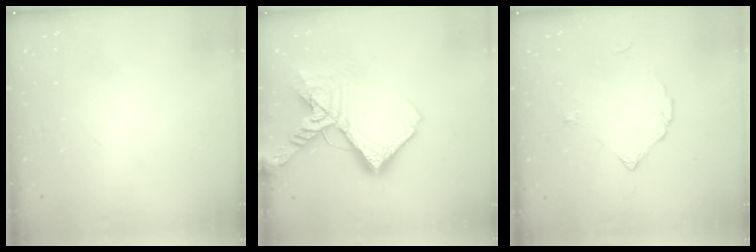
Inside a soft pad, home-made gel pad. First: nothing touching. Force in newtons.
{"total": 17.9, "press": 17.7, "slide": 2.3}
{"total": 2.9, "press": 2.9, "slide": 0.2}